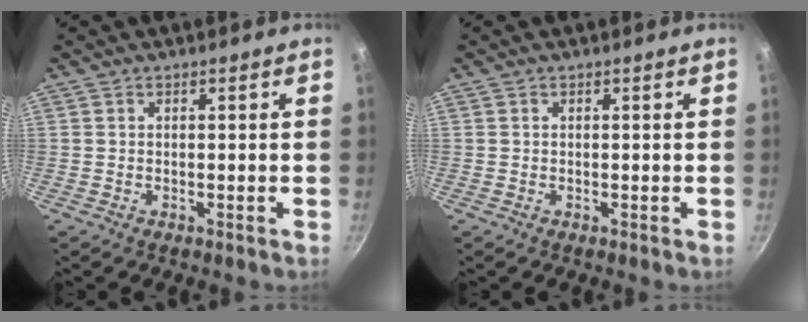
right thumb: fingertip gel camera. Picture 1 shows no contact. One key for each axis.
{"total": 0.0}